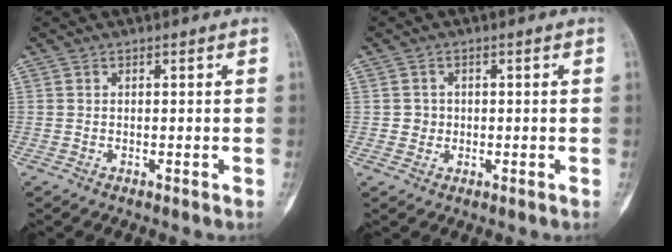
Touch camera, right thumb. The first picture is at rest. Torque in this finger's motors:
{"motor_torque": [0.25, 0.62, 0.09, -0.54, 0.03]}